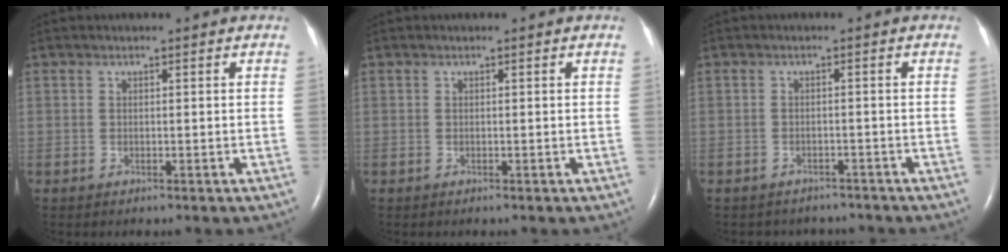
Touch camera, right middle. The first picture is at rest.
{"total": 0.0}
{"total": 4.7, "force": [-4.3, 2.0, -0.2], "torque": [-0.002, 0.005, -0.051]}